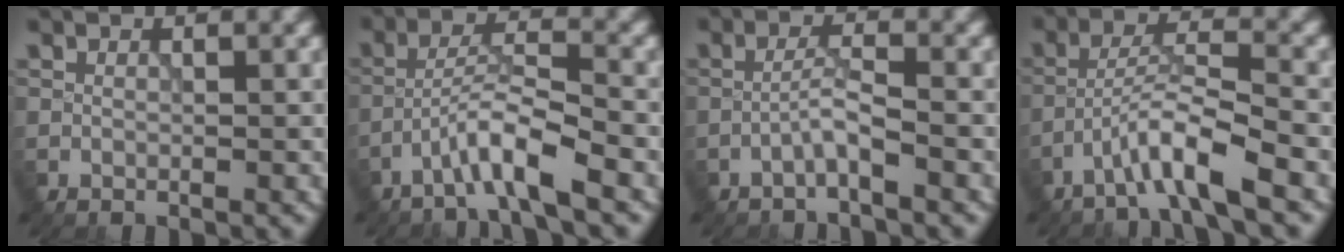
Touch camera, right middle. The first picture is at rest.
{"total": 4.4, "force": [-3.0, 0.2, 3.3], "torque": [-0.061, 0.018, -0.062]}
{"total": 2.0, "force": [-1.3, -0.1, 1.5], "torque": [-0.031, 0.014, -0.029]}
{"total": 4.9, "force": [-3.3, 0.3, 3.7], "torque": [-0.066, 0.017, -0.066]}